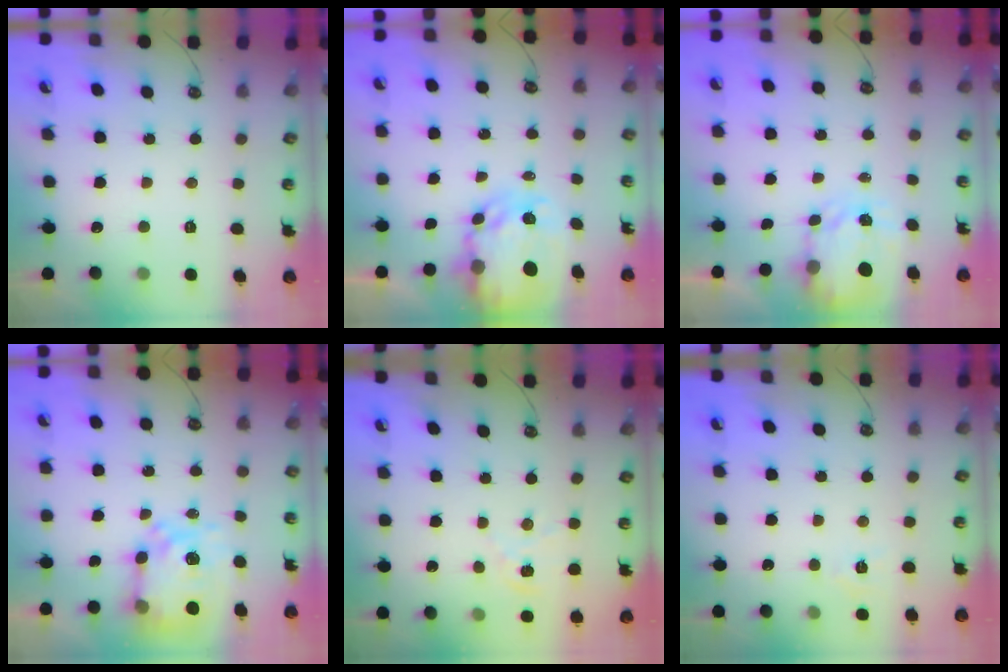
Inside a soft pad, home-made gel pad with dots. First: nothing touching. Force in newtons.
{"total": 8.7, "press": 8.7, "slide": 0.8}
{"total": 3.5, "press": 3.4, "slide": 0.6}
{"total": 9.0, "press": 8.9, "slide": 0.7}
{"total": 1.6, "press": 1.6, "slide": 0.2}
{"total": 3.9, "press": 3.9, "slide": 0.5}